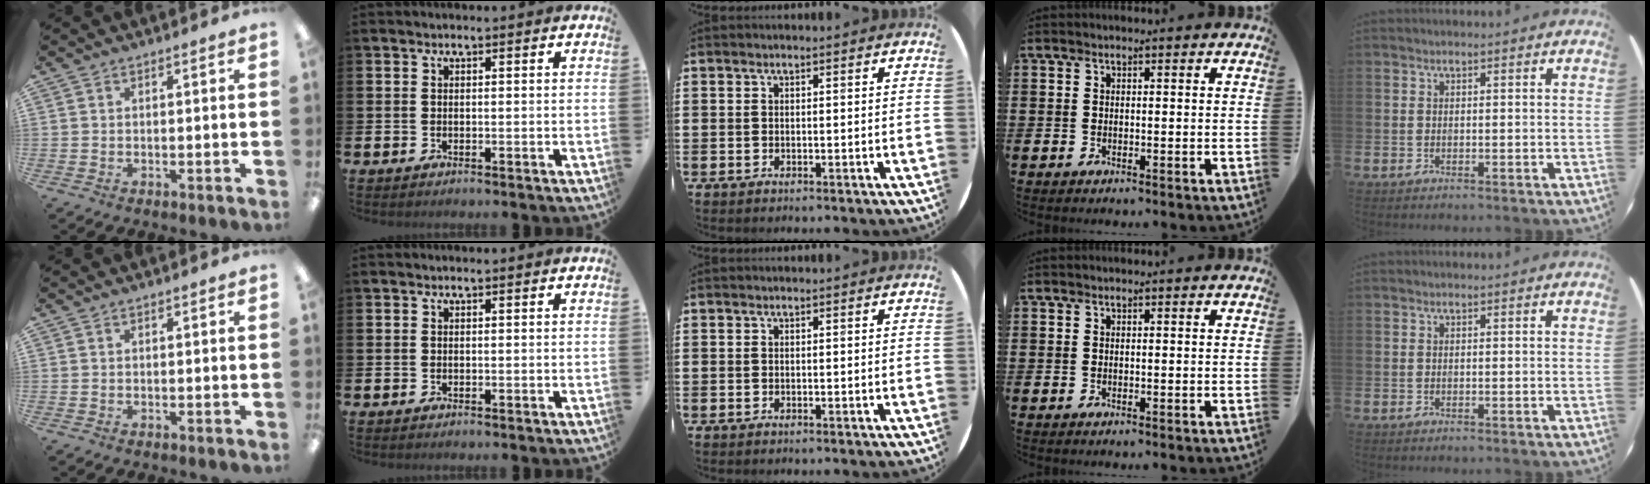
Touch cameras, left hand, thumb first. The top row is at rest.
{}